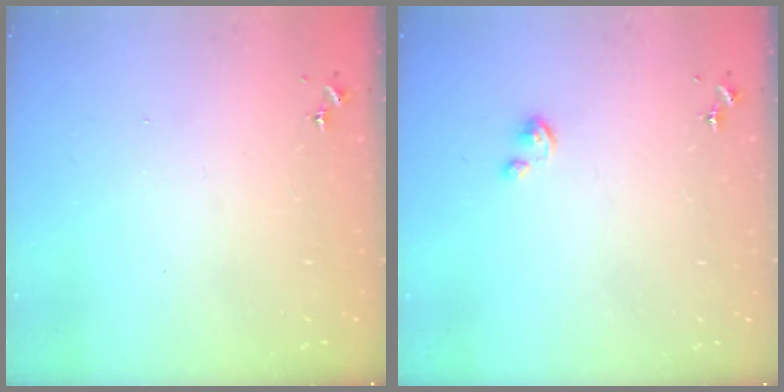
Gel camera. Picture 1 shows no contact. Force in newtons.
{"total": 2.2, "press": 2.2, "slide": 0.2}